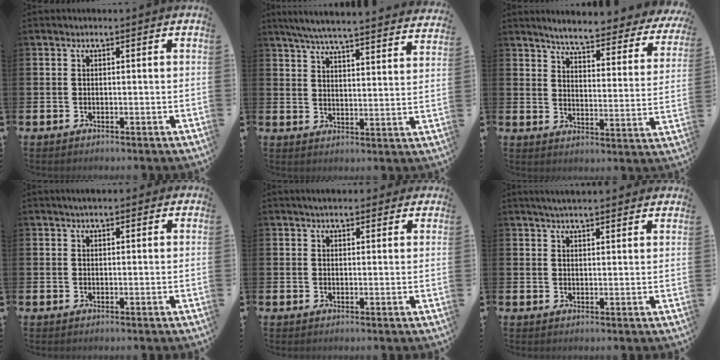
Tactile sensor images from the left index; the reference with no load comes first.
{"total": 6.2, "force": [5.9, 0.1, 1.8], "torque": [-0.048, -0.047, 0.100]}
{"total": 4.6, "force": [4.3, 0.4, 1.6], "torque": [-0.044, -0.041, 0.062]}
{"total": 2.0, "force": [1.7, 0.7, 0.8], "torque": [-0.004, 0.000, 0.028]}
{"total": 2.7, "force": [2.6, 0.8, 0.5], "torque": [-0.001, -0.007, 0.044]}
{"total": 3.5, "force": [3.4, 0.1, 0.8], "torque": [-0.016, -0.012, 0.061]}